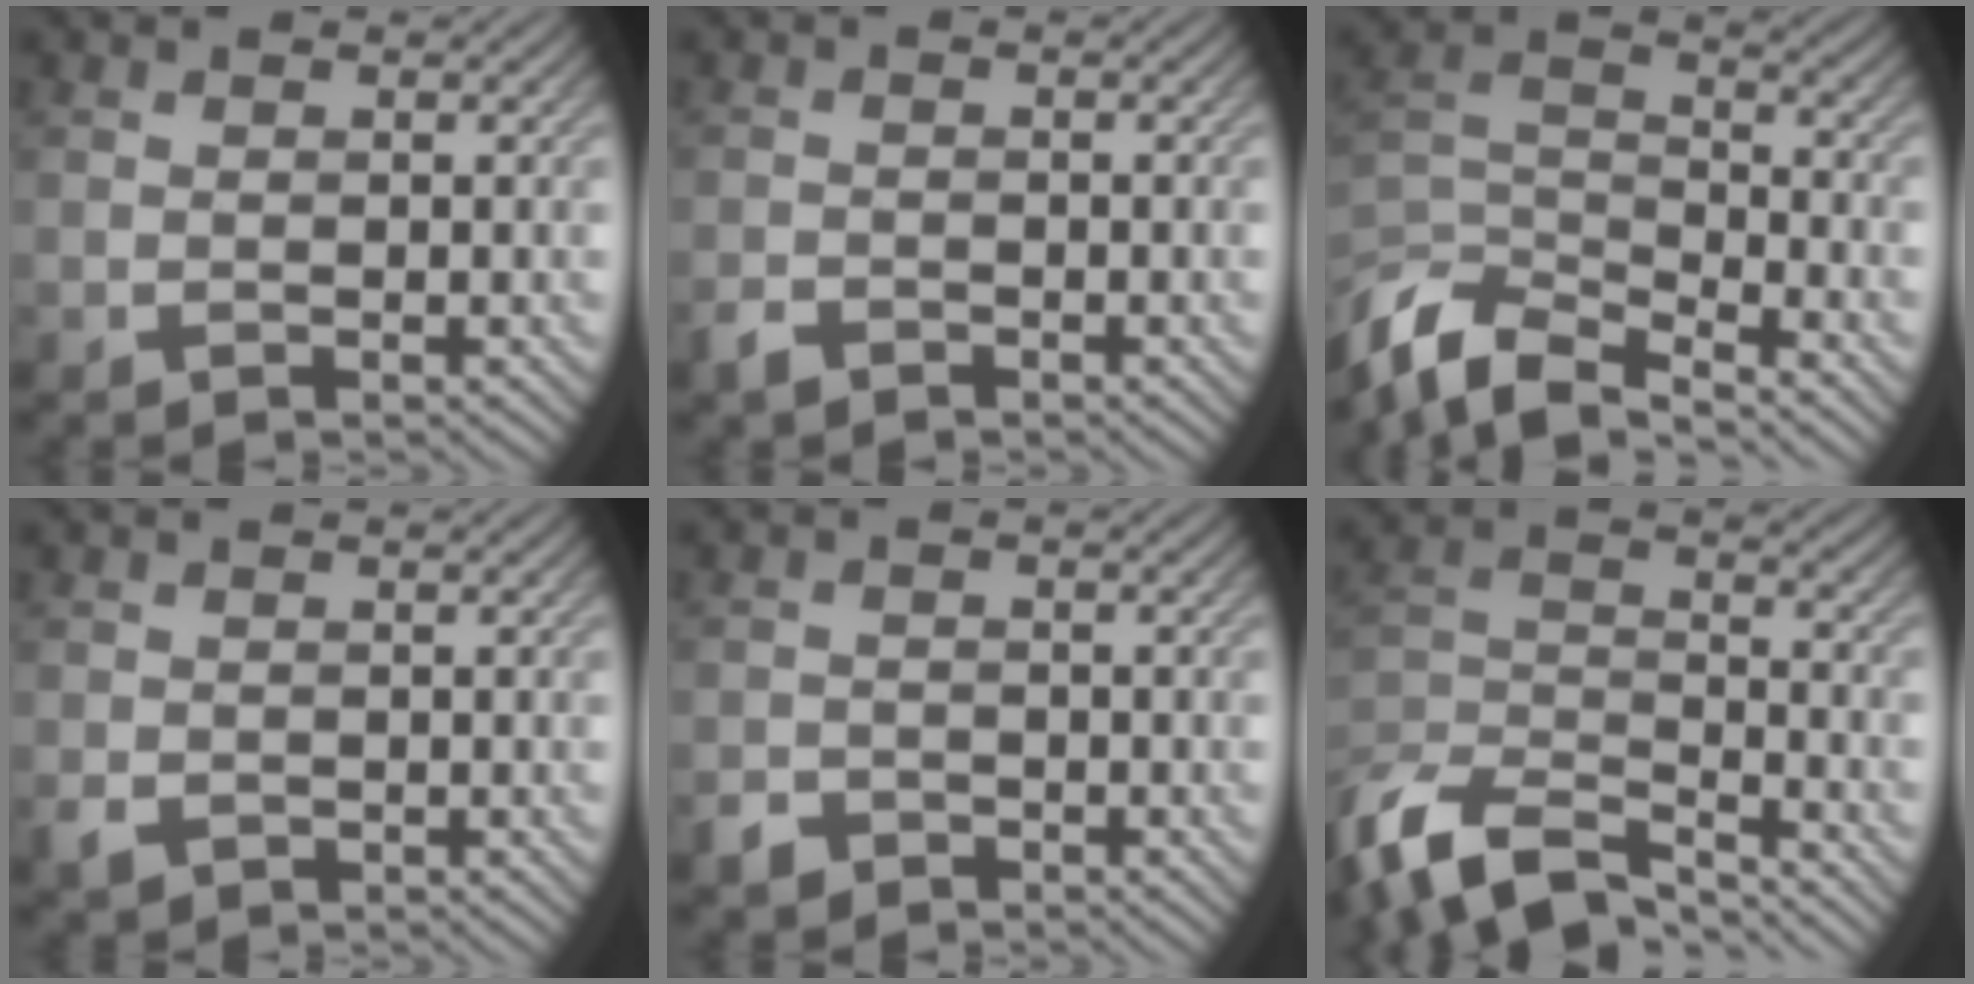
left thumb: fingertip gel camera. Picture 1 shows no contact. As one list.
[{"total": 1.8, "force": [-1.4, 0.8, 0.7], "torque": [-0.015, -0.003, -0.032]}, {"total": 10.5, "force": [-8.2, 3.7, 5.4], "torque": [-0.126, -0.016, -0.167]}, {"total": 1.8, "force": [-0.6, 1.5, 0.8], "torque": [-0.018, -0.011, -0.013]}, {"total": 2.1, "force": [-1.5, 1.3, 0.6], "torque": [-0.010, -0.003, -0.034]}, {"total": 10.8, "force": [-9.2, 3.2, 4.8], "torque": [-0.109, -0.007, -0.180]}]